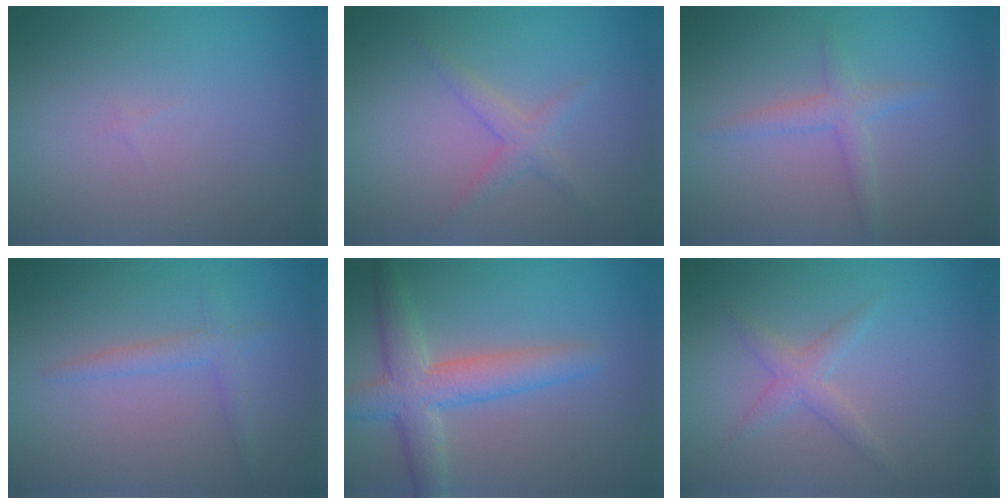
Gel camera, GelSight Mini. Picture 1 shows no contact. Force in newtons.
{"total": 1.9, "press": 1.9, "slide": 0.1}
{"total": 1.9, "press": 1.9, "slide": 0.1}
{"total": 1.8, "press": 1.8, "slide": 0.1}
{"total": 5.0, "press": 5.0, "slide": 0.3}
{"total": 1.8, "press": 1.8, "slide": 0.1}